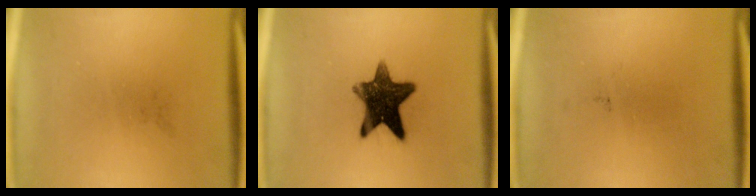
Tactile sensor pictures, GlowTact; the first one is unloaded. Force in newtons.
{"total": 12.3}
{"total": 0.0}